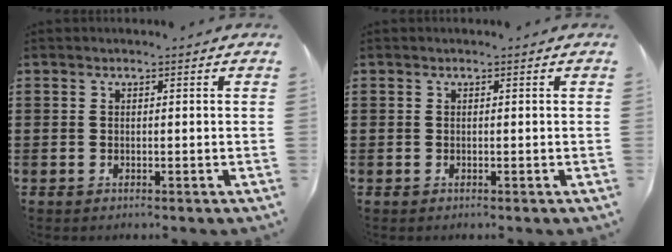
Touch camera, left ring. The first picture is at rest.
{"total": 0.0}